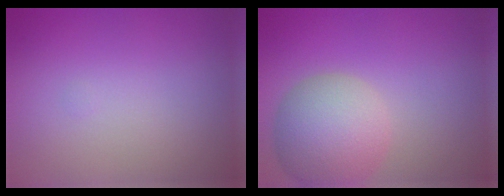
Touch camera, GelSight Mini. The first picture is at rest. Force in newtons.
{"total": 7.0, "press": 7.0, "slide": 0.3}